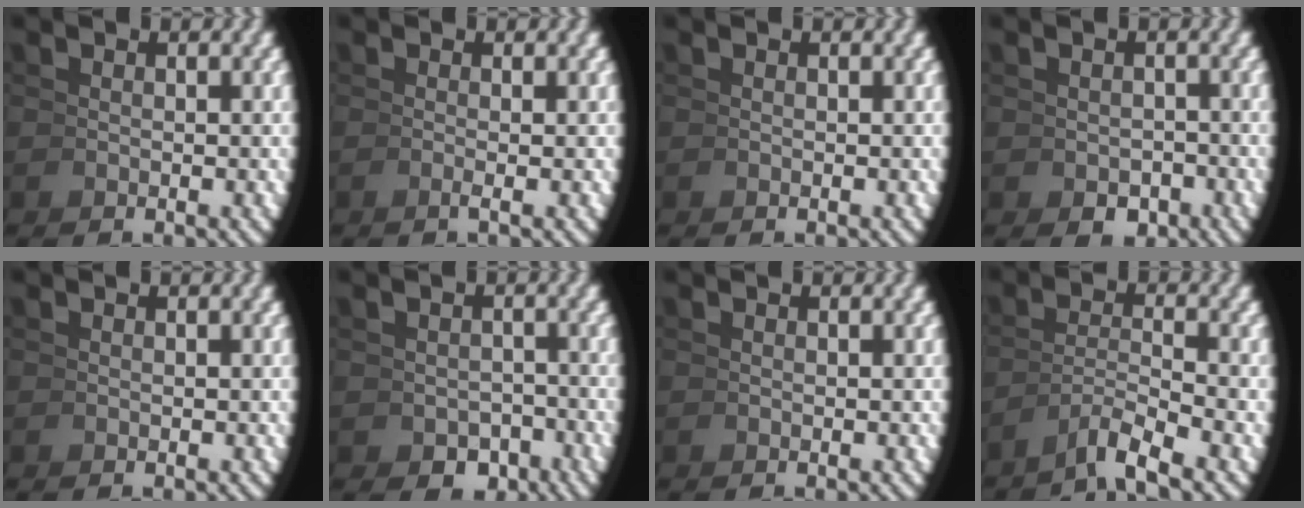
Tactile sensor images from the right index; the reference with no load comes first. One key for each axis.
{"total": 0.7, "fx": -0.4, "fy": -0.3, "fz": 0.6, "tx": -0.014, "ty": -0.002, "tz": -0.008}
{"total": 0.0}
{"total": 1.8, "fx": -1.2, "fy": 1.2, "fz": 0.6, "tx": 0.004, "ty": -0.013, "tz": -0.009}
{"total": 0.0}
{"total": 3.1, "fx": -2.0, "fy": 2.2, "fz": 0.9, "tx": 0.007, "ty": -0.015, "tz": -0.026}
{"total": 0.0}
{"total": 3.5, "fx": -2.4, "fy": 0.9, "fz": 2.4, "tx": -0.032, "ty": -0.001, "tz": -0.041}